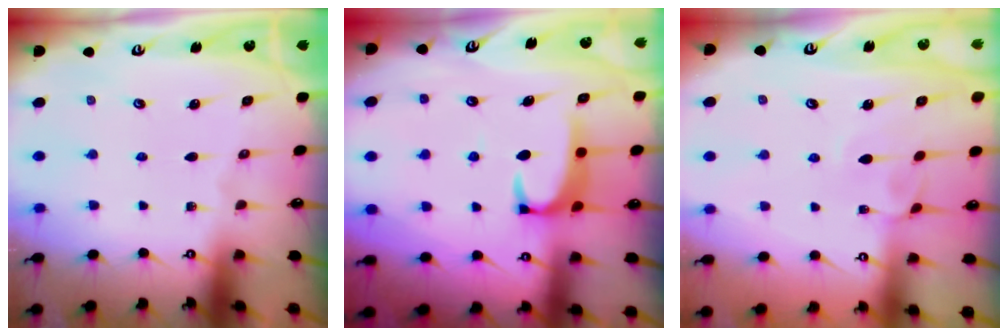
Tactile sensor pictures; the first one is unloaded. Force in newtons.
{"total": 1.9, "press": 1.8, "slide": 0.3}
{"total": 3.9, "press": 3.9, "slide": 0.1}